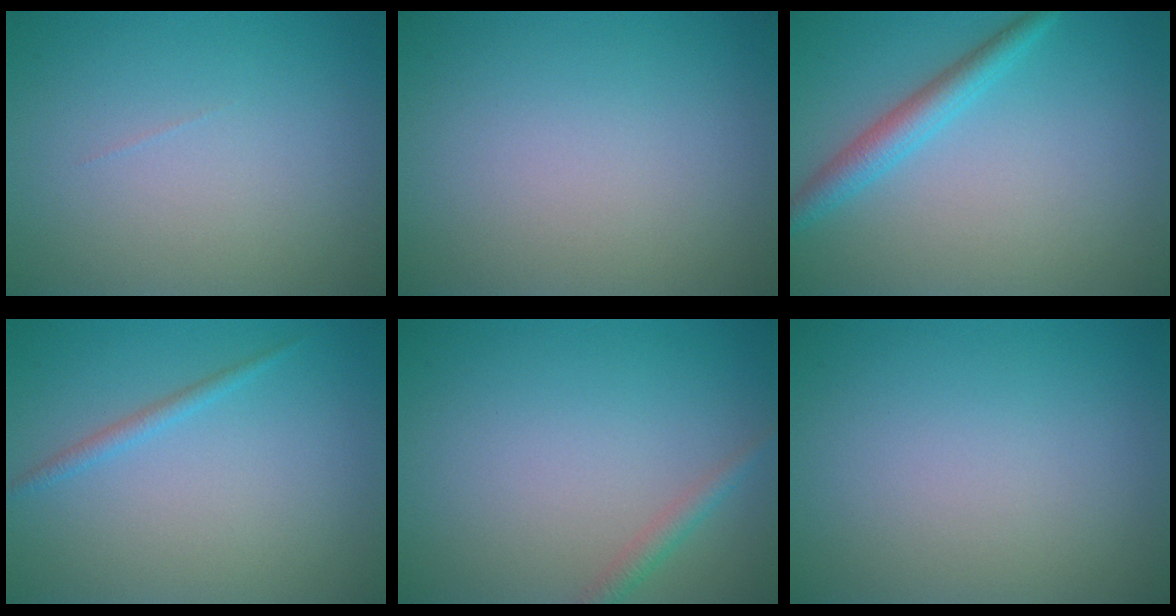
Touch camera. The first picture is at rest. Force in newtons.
{"total": 0.0}
{"total": 2.9, "press": 2.9, "slide": 0.1}
{"total": 1.1, "press": 1.1, "slide": 0.1}
{"total": 1.4, "press": 1.4, "slide": 0.1}
{"total": 0.0}